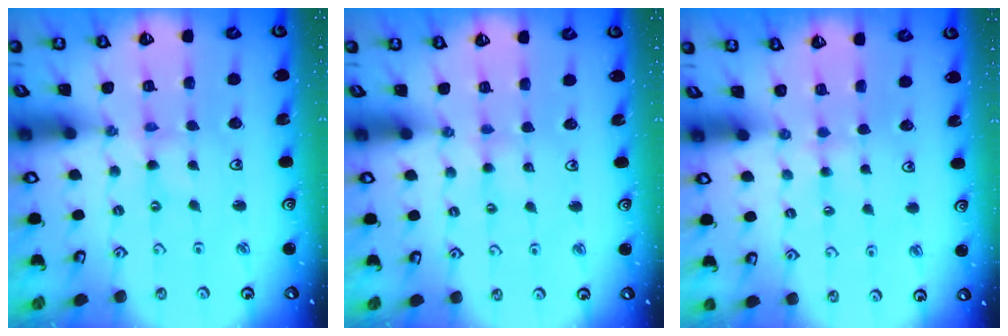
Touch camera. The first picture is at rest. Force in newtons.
{"total": 2.0, "press": 2.0, "slide": 0.3}
{"total": 2.3, "press": 2.2, "slide": 0.4}